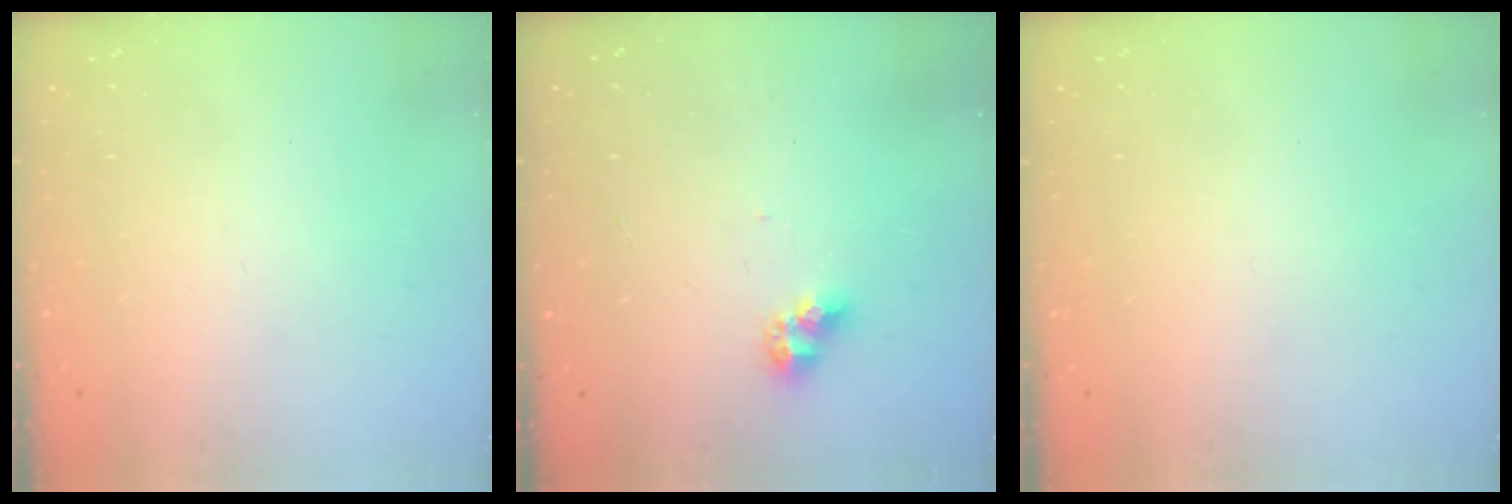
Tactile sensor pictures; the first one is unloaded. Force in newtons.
{"total": 6.3, "press": 6.3, "slide": 0.5}
{"total": 0.0}